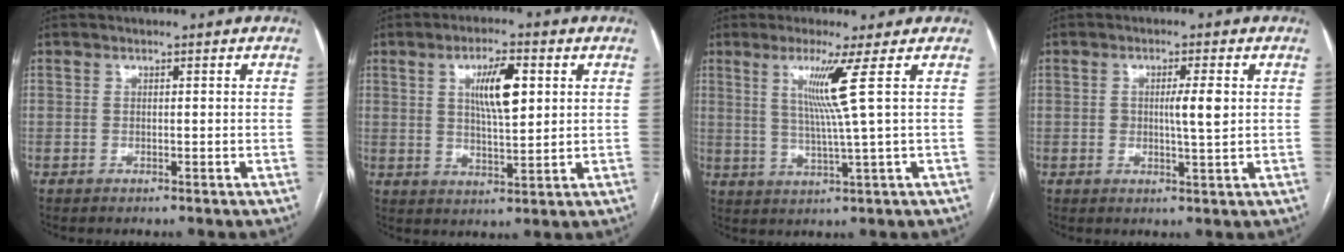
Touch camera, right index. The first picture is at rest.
{"total": 7.8, "force": [2.3, 1.9, 7.2], "torque": [-0.126, 0.004, 0.043]}
{"total": 6.6, "force": [2.3, -2.5, 5.6], "torque": [-0.112, -0.014, 0.052]}
{"total": 4.0, "force": [0.5, 0.4, 3.9], "torque": [-0.064, -0.003, 0.007]}